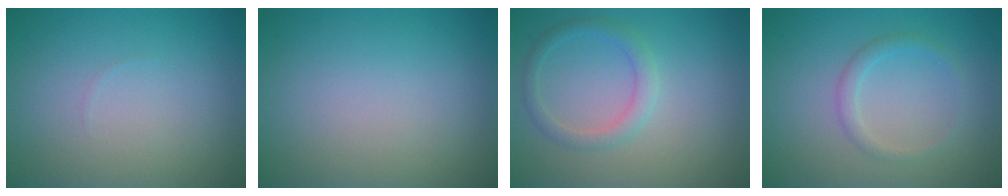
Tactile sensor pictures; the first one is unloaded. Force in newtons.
{"total": 0.0}
{"total": 2.0, "press": 2.0, "slide": 0.1}
{"total": 1.5, "press": 1.5, "slide": 0.0}